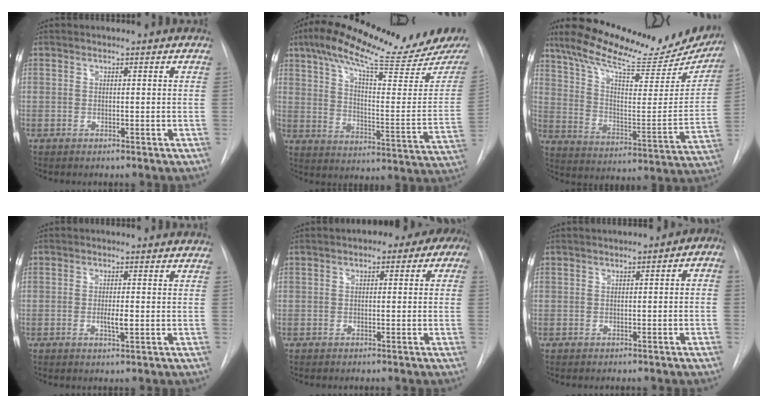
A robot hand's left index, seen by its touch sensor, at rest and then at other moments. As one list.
[{"total": 22.5, "force": [18.7, 1.1, 12.5], "torque": [-0.200, -0.048, 0.264]}, {"total": 26.9, "force": [23.1, 6.2, 12.4], "torque": [-0.197, -0.033, 0.318]}, {"total": 2.2, "force": [-0.4, 0.4, 2.1], "torque": [-0.039, -0.003, -0.006]}, {"total": 7.4, "force": [2.9, 3.6, 5.9], "torque": [-0.063, 0.039, 0.031]}, {"total": 3.2, "force": [0.0, 1.5, 2.8], "torque": [-0.032, 0.023, -0.002]}]